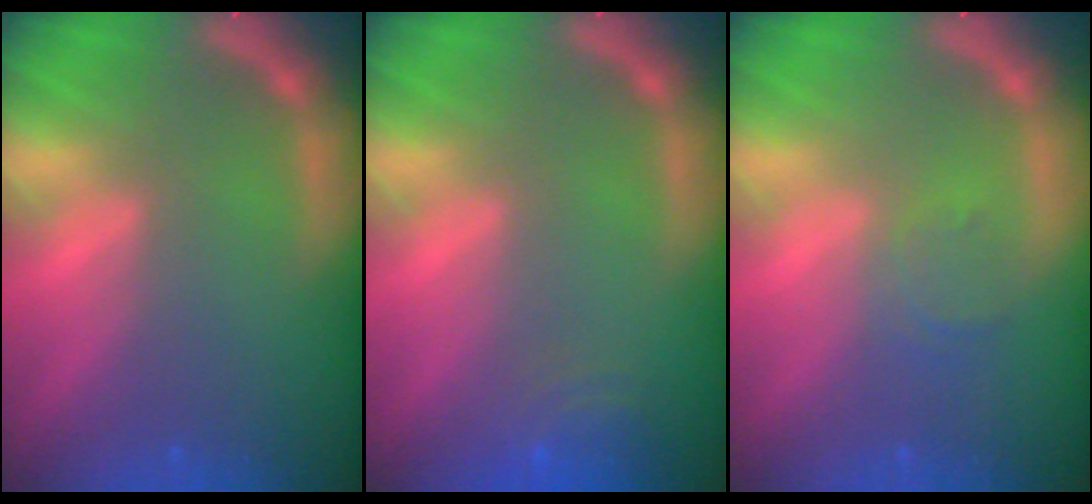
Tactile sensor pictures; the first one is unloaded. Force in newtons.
{"total": 4.0}
{"total": 1.9}